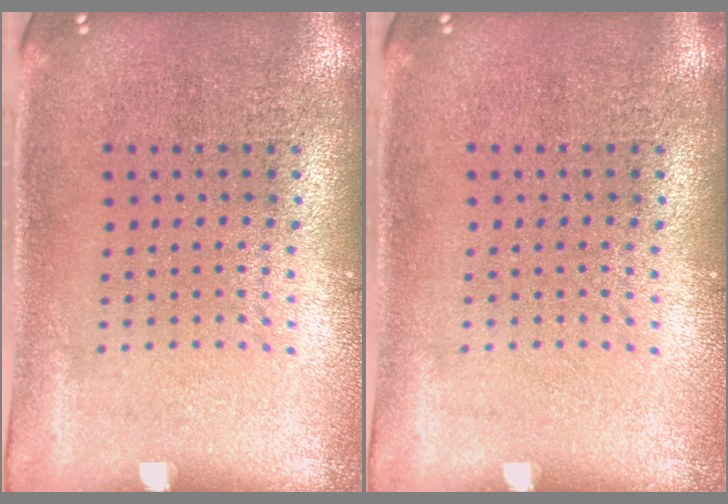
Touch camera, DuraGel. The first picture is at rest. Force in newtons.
{"total": 0.0}